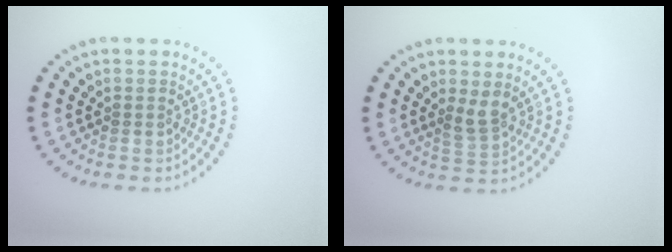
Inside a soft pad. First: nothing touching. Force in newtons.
{"total": 1.8, "press": 1.3, "slide": 1.3}